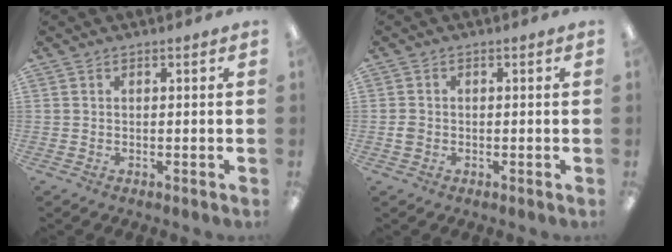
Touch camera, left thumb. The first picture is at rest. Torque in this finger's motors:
{"motor_torque": [-0.11, 0.10, 0.05, -0.06, 0.00]}